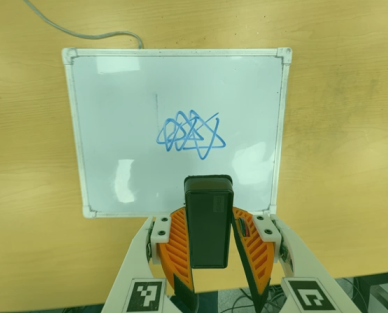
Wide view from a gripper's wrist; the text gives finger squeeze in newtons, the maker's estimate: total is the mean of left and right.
{"total": 5.4, "left": 4.9, "right": 5.9}